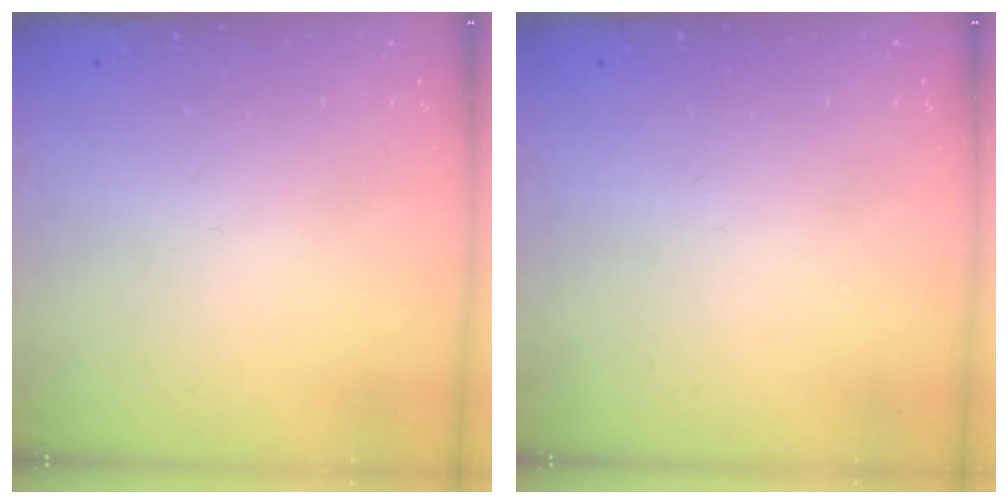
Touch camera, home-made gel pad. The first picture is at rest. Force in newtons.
{"total": 0.0}